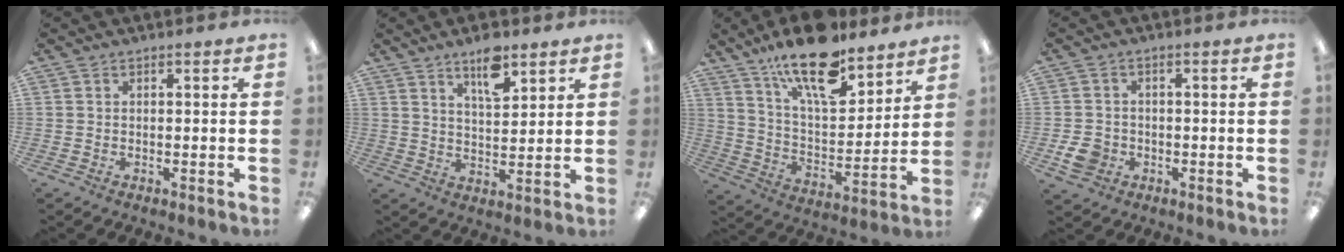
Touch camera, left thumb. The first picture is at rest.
{"total": 8.9, "force": [6.1, 3.7, 5.4], "torque": [-0.079, -0.030, 0.102]}
{"total": 19.0, "force": [14.1, 6.8, 10.8], "torque": [-0.179, -0.083, 0.239]}
{"total": 4.8, "force": [-1.6, 4.0, 2.2], "torque": [-0.038, 0.003, -0.029]}